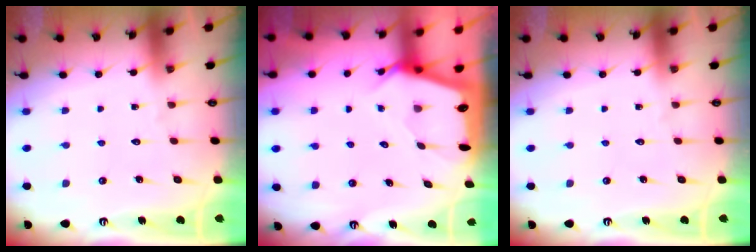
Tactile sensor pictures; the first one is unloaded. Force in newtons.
{"total": 2.7, "press": 2.7, "slide": 0.2}
{"total": 0.0}